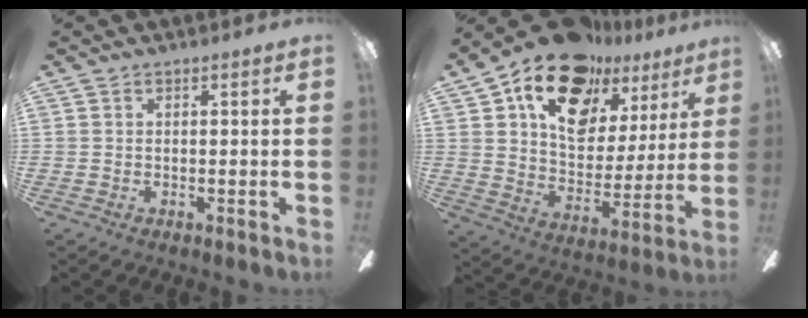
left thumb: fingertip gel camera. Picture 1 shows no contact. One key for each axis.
{"total": 19.7, "fx": 13.0, "fy": 11.4, "fz": 9.5, "tx": -0.168, "ty": -0.073, "tz": 0.235}